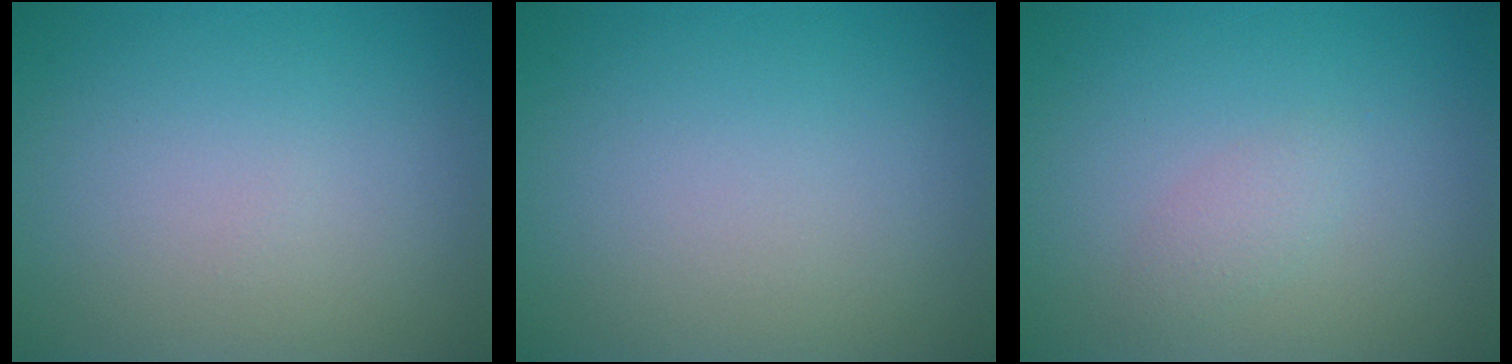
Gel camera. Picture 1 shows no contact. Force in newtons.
{"total": 0.0}
{"total": 1.1, "press": 1.1, "slide": 0.0}